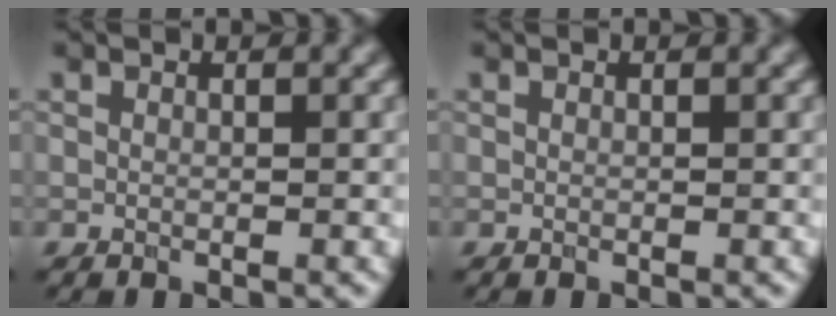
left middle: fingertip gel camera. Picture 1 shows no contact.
{"total": 0.0}